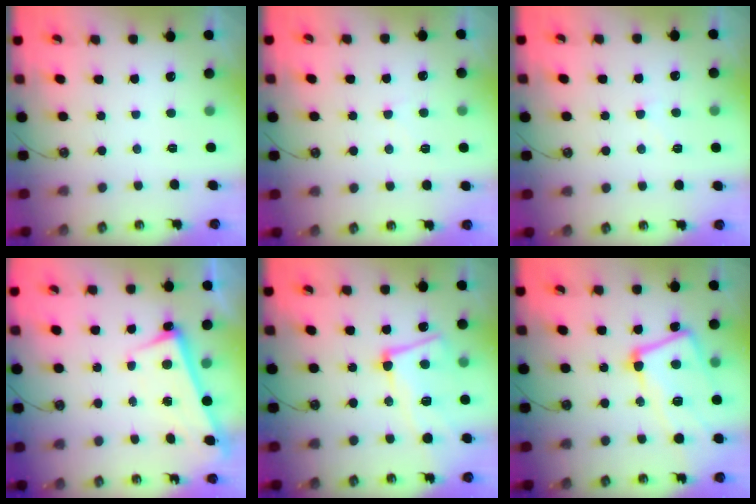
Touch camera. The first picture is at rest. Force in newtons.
{"total": 2.6, "press": 2.6, "slide": 0.4}
{"total": 0.8, "press": 0.6, "slide": 0.5}
{"total": 2.7, "press": 2.5, "slide": 0.9}
{"total": 9.5, "press": 9.3, "slide": 1.9}
{"total": 12.2, "press": 12.0, "slide": 1.9}